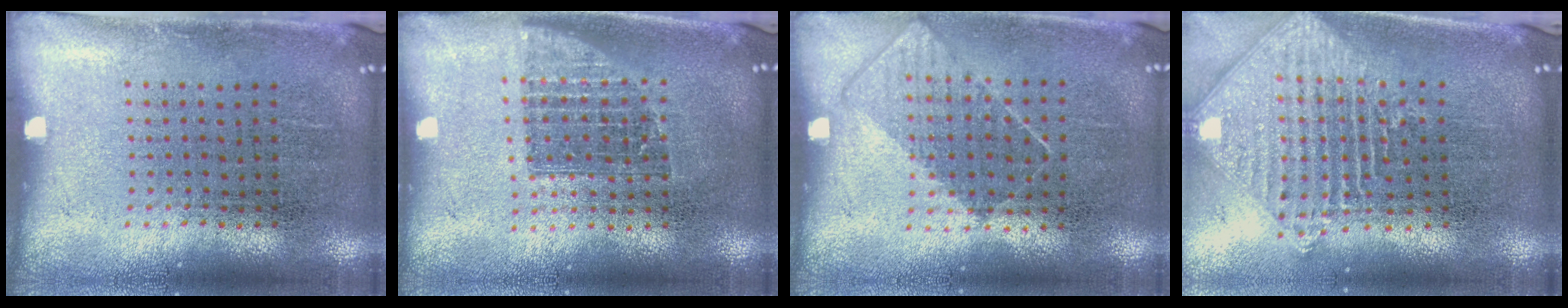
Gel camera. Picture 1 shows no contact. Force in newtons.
{"total": 1.4, "press": 1.1, "slide": 0.8}
{"total": 0.8, "press": 0.7, "slide": 0.4}
{"total": 2.2, "press": 1.8, "slide": 1.3}